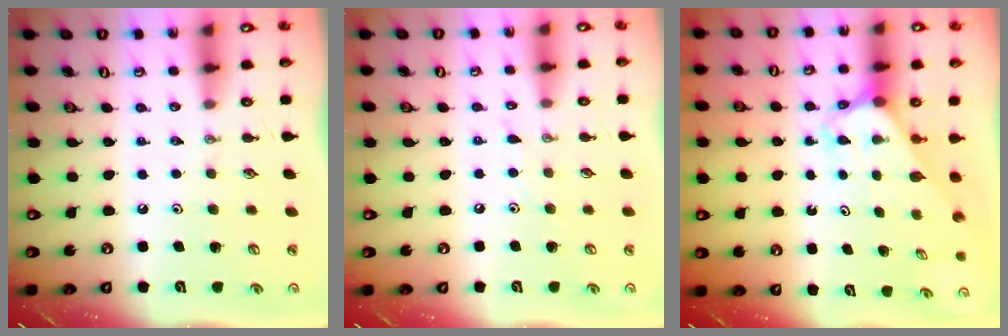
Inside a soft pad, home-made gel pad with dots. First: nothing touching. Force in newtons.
{"total": 4.4, "press": 4.3, "slide": 0.6}
{"total": 2.6, "press": 2.6, "slide": 0.2}